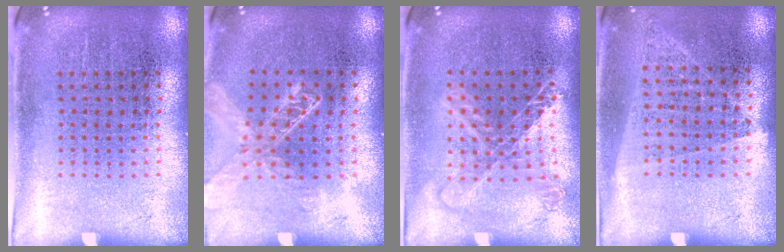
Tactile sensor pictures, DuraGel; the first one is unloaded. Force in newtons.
{"total": 1.3, "press": 1.3, "slide": 0.2}
{"total": 1.3, "press": 1.2, "slide": 0.6}
{"total": 1.0, "press": 0.9, "slide": 0.5}